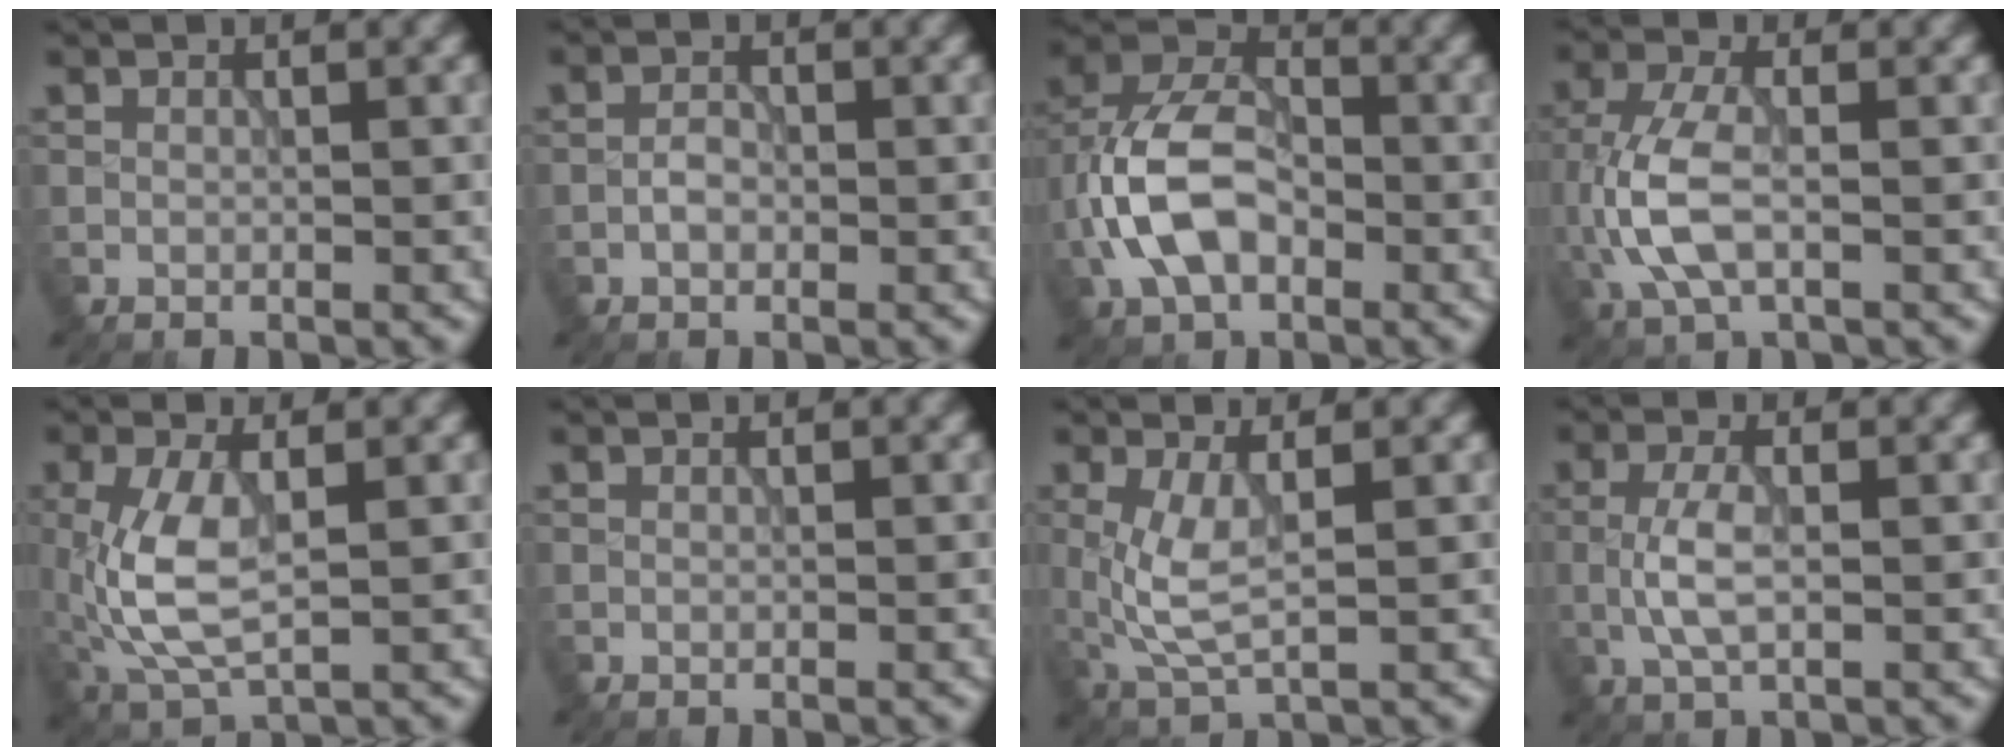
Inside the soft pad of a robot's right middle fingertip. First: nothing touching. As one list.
[{"total": 1.5, "force": [-0.5, 0.9, 1.0], "torque": [-0.019, 0.004, -0.013]}, {"total": 8.1, "force": [-2.1, 5.1, 5.9], "torque": [-0.126, 0.017, -0.048]}, {"total": 5.6, "force": [-1.0, 2.8, 4.8], "torque": [-0.119, 0.001, -0.022]}, {"total": 6.0, "force": [0.0, 2.7, 5.3], "torque": [-0.132, -0.004, 0.005]}, {"total": 0.0}, {"total": 4.0, "force": [0.4, 1.3, 3.7], "torque": [-0.096, -0.005, 0.008]}, {"total": 3.3, "force": [-0.5, 1.2, 3.0], "torque": [-0.071, 0.001, -0.013]}]